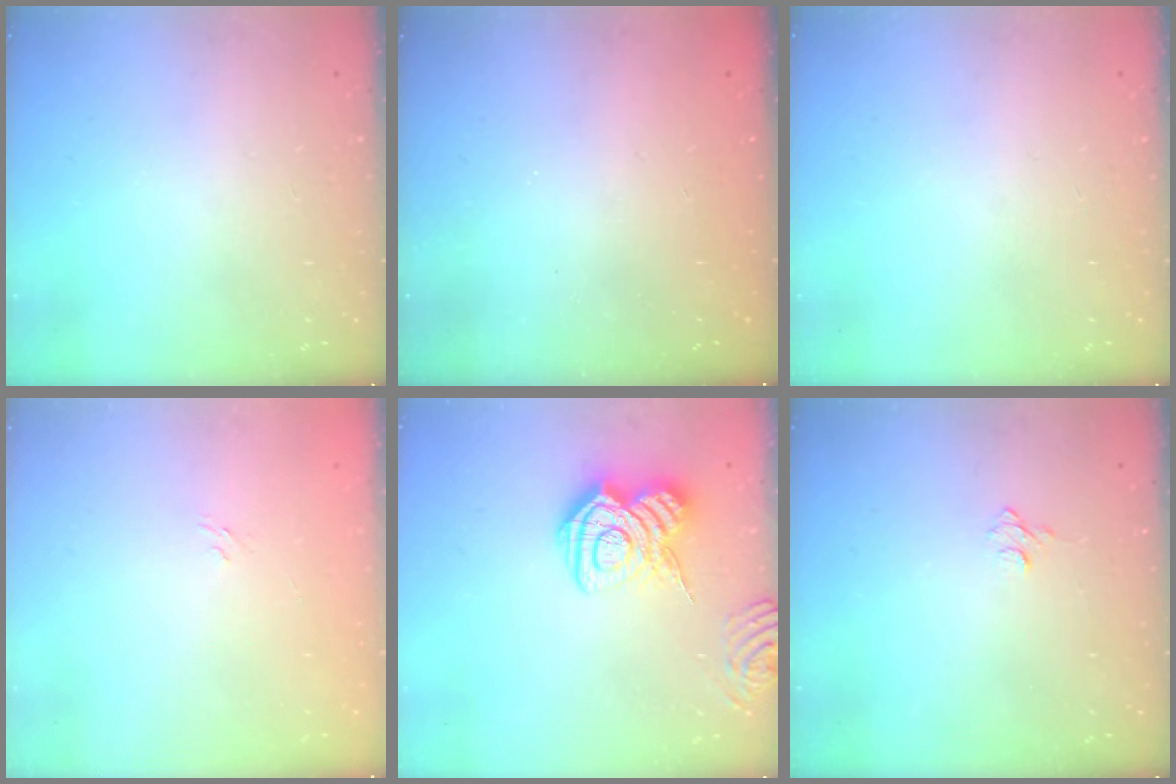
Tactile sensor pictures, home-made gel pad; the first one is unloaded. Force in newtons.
{"total": 2.5, "press": 2.3, "slide": 0.8}
{"total": 0.0}
{"total": 2.7, "press": 2.4, "slide": 1.1}
{"total": 14.3, "press": 14.3, "slide": 0.7}
{"total": 4.8, "press": 4.8, "slide": 0.5}